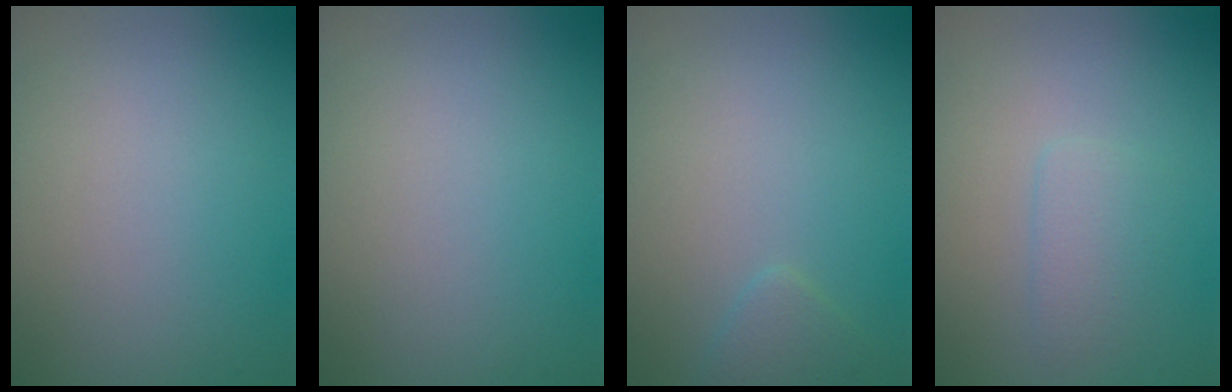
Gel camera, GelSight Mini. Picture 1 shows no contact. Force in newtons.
{"total": 0.0}
{"total": 1.2, "press": 1.2, "slide": 0.1}
{"total": 1.6, "press": 1.6, "slide": 0.0}